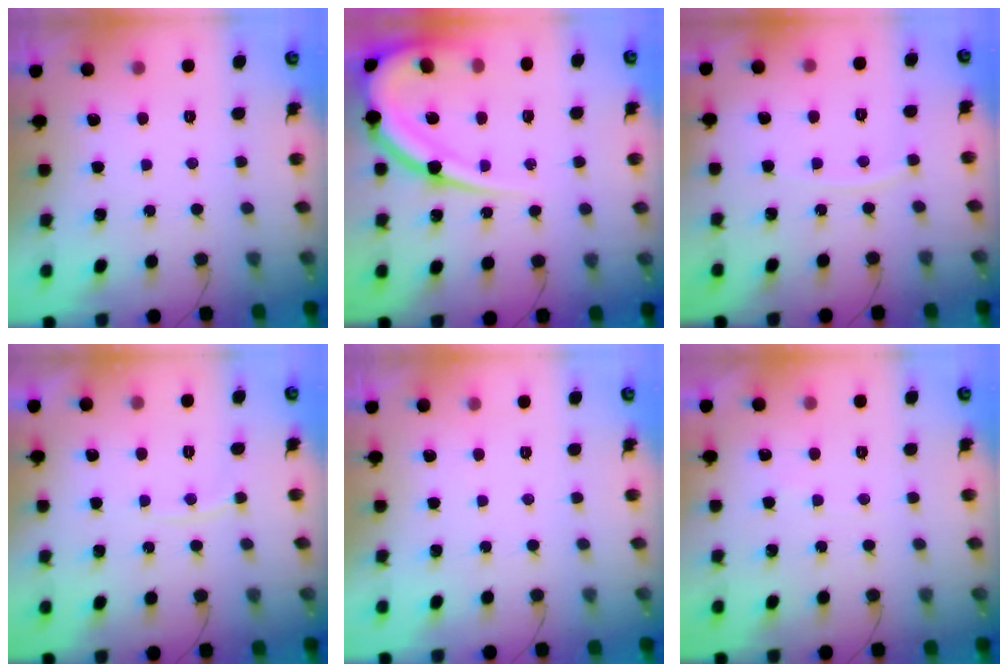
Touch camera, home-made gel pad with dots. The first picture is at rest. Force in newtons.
{"total": 17.3, "press": 17.2, "slide": 1.8}
{"total": 4.0, "press": 4.0, "slide": 0.5}
{"total": 5.2, "press": 5.2, "slide": 0.6}
{"total": 0.0}
{"total": 2.4, "press": 2.3, "slide": 0.3}